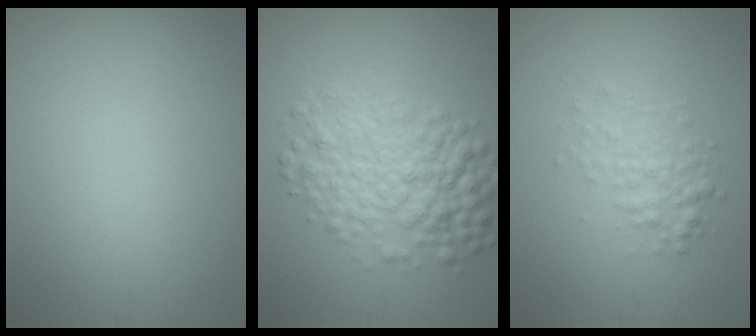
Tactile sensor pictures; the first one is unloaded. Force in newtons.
{"total": 6.7, "press": 6.7, "slide": 0.1}
{"total": 2.5, "press": 2.5, "slide": 0.0}